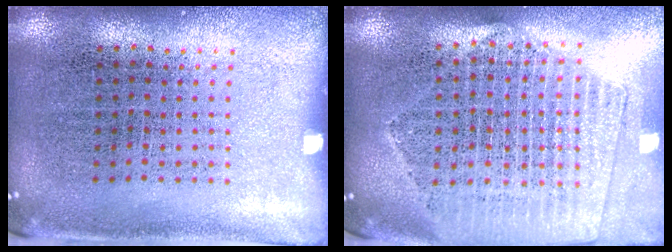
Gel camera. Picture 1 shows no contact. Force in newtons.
{"total": 2.1, "press": 1.9, "slide": 0.8}